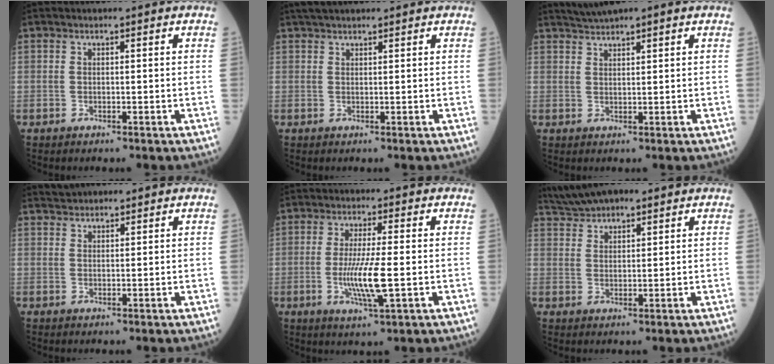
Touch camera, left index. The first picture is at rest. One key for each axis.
{"total": 4.1, "fx": 3.5, "fy": 0.8, "fz": 1.9, "tx": -0.028, "ty": 0.035, "tz": 0.060}
{"total": 3.4, "fx": 2.9, "fy": 0.0, "fz": 1.8, "tx": -0.041, "ty": 0.026, "tz": 0.055}
{"total": 2.0, "fx": 1.9, "fy": 0.6, "fz": 0.1, "tx": -0.010, "ty": 0.020, "tz": 0.036}
{"total": 7.5, "fx": -1.3, "fy": 0.4, "fz": 7.4, "tx": -0.148, "ty": -0.016, "tz": -0.026}
{"total": 6.4, "fx": 5.3, "fy": 2.0, "fz": 3.0, "tx": -0.065, "ty": 0.038, "tz": 0.101}